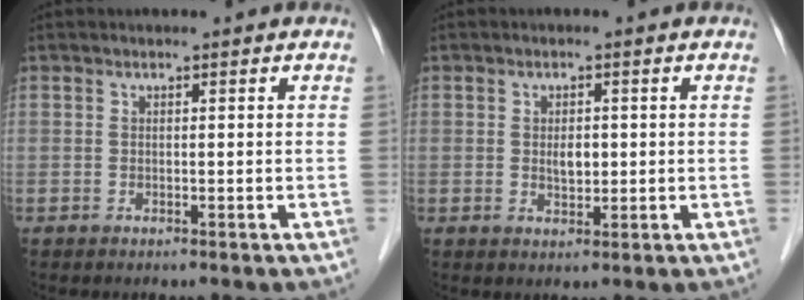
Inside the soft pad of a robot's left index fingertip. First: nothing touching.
{"total": 2.5, "force": [0.1, 1.4, 2.1], "torque": [-0.036, 0.000, 0.002]}